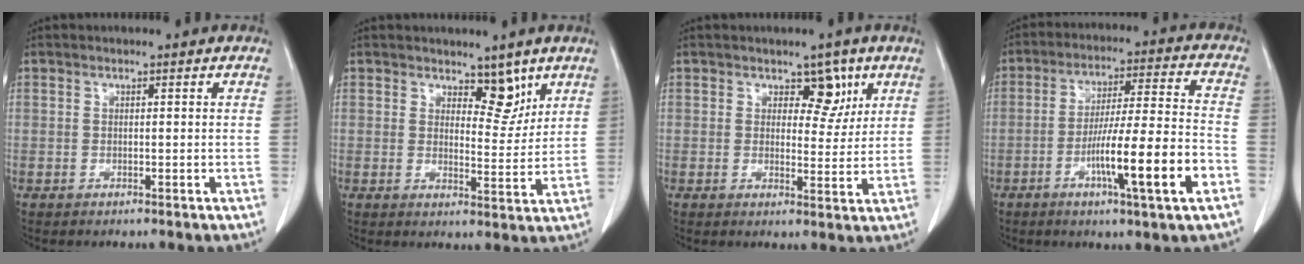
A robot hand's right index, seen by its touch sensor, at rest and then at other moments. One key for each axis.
{"total": 4.8, "fx": 3.4, "fy": 2.1, "fz": 2.5, "tx": -0.025, "ty": -0.008, "tz": 0.054}
{"total": 4.6, "fx": 2.5, "fy": 2.7, "fz": 2.7, "tx": -0.023, "ty": 0.001, "tz": 0.034}
{"total": 14.2, "fx": -5.5, "fy": 0.0, "fz": 13.1, "tx": -0.224, "ty": -0.003, "tz": -0.088}